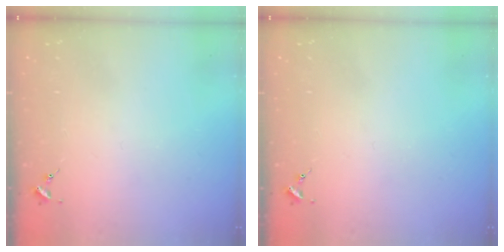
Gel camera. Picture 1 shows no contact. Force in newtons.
{"total": 0.0}